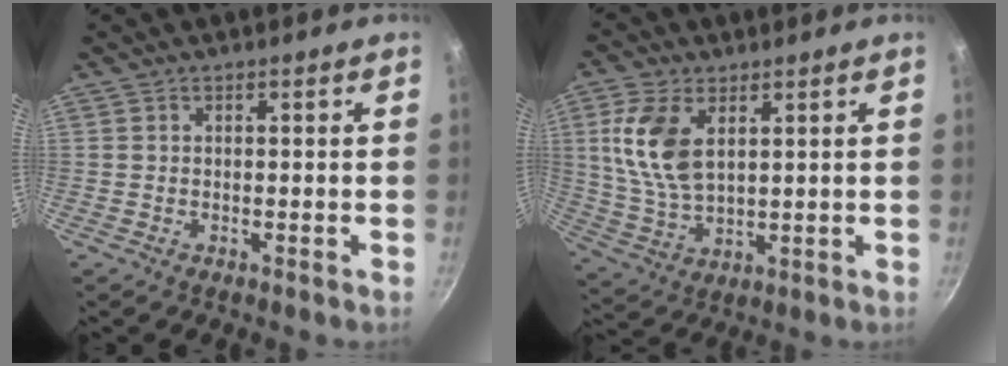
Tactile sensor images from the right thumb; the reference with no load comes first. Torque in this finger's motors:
{"motor_torque": [-0.28, 0.25, 1.11, 0.26, 0.05]}